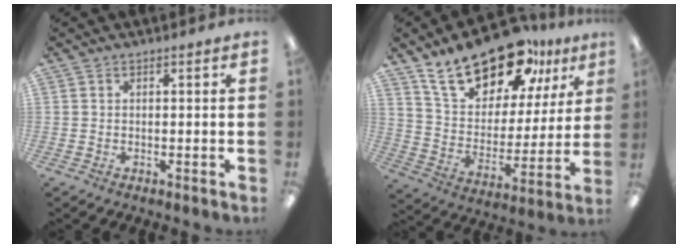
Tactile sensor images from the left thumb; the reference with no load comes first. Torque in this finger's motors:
{"motor_torque": [0.60, 0.62, 1.59, -1.18, 0.23]}